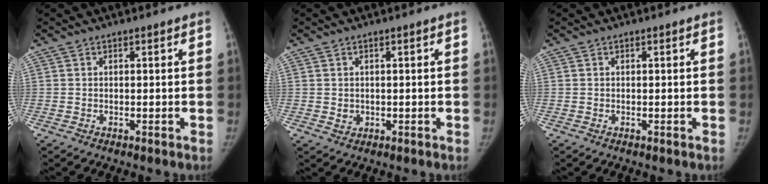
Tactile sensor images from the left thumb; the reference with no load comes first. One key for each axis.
{"total": 1.5, "fx": 0.0, "fy": 1.3, "fz": 0.8, "tx": -0.007, "ty": 0.000, "tz": 0.006}
{"total": 0.0}